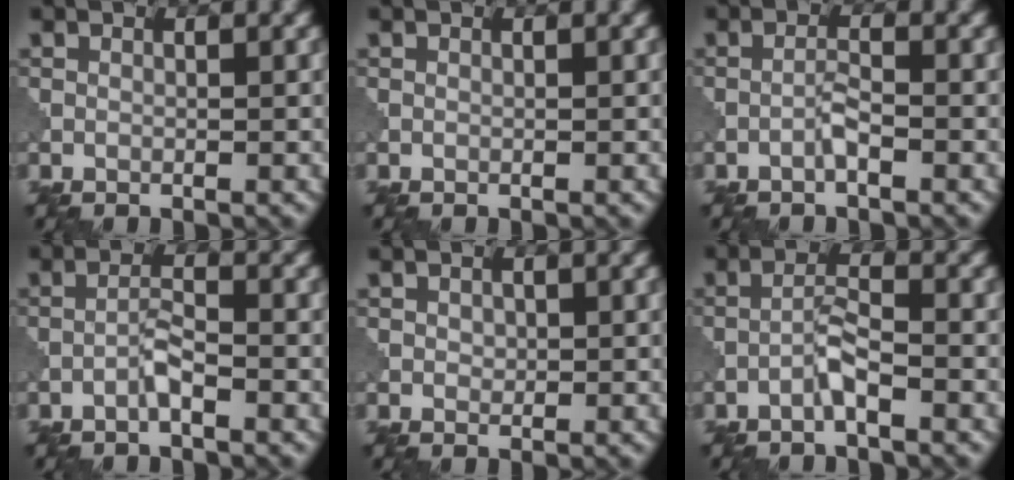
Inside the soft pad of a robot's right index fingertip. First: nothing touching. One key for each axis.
{"total": 0.0}
{"total": 1.4, "fx": -0.9, "fy": 0.1, "fz": 1.1, "tx": -0.022, "ty": 0.007, "tz": -0.020}
{"total": 1.8, "fx": -1.1, "fy": 0.2, "fz": 1.4, "tx": -0.028, "ty": 0.008, "tz": -0.026}
{"total": 0.6, "fx": 0.2, "fy": 0.6, "fz": 0.3, "tx": -0.006, "ty": -0.001, "tz": 0.003}
{"total": 2.3, "fx": -1.4, "fy": 0.2, "fz": 1.8, "tx": -0.036, "ty": 0.010, "tz": -0.032}